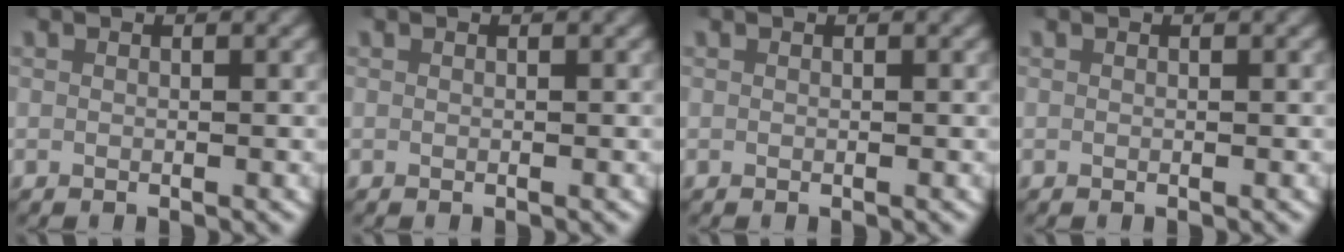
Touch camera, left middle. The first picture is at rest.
{"total": 0.0}
{"total": 0.0}
{"total": 0.0}